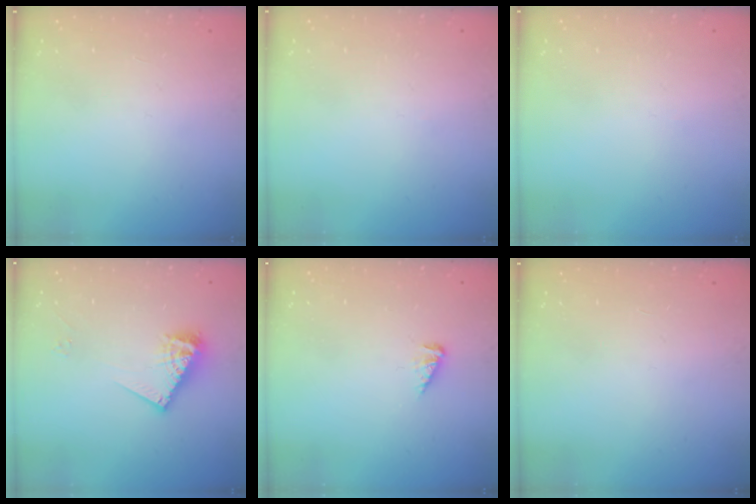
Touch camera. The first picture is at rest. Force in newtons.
{"total": 0.0}
{"total": 0.0}
{"total": 11.2, "press": 11.2, "slide": 1.1}
{"total": 3.0, "press": 3.0, "slide": 0.3}
{"total": 0.0}